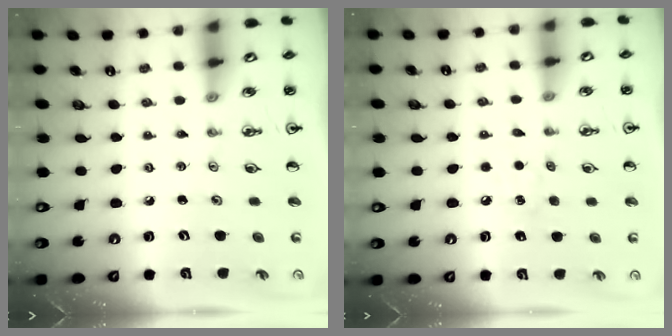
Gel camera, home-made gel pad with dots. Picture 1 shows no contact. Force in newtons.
{"total": 4.7, "press": 4.6, "slide": 0.7}